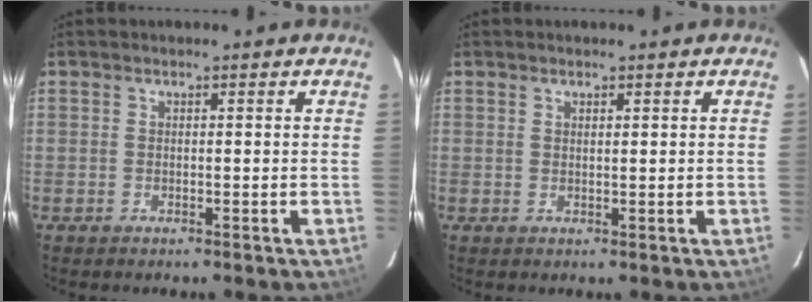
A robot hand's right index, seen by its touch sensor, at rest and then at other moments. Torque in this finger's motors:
{"motor_torque": [-0.28, -0.05, 0.02, 0.00]}